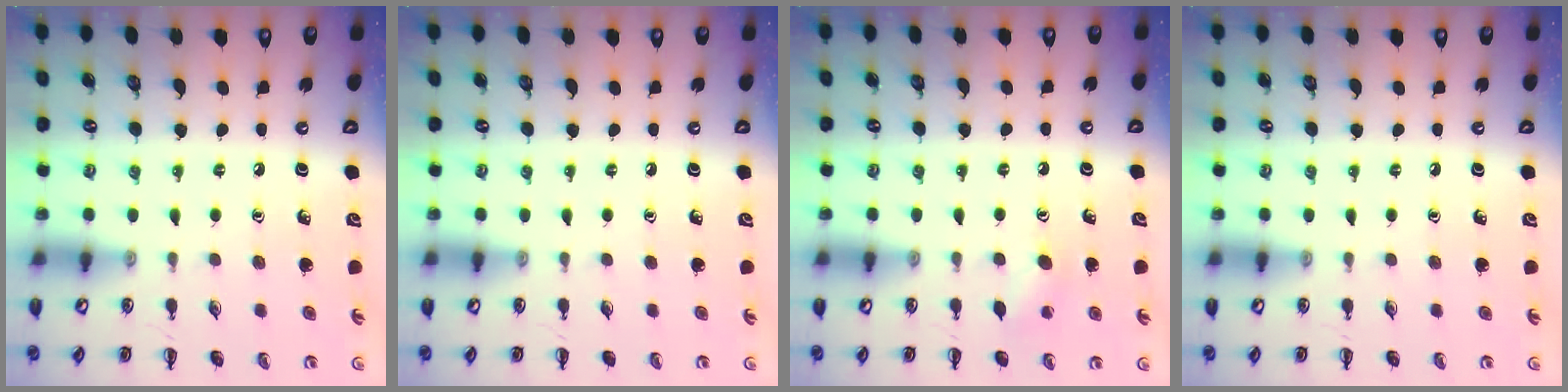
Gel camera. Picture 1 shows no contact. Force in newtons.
{"total": 0.0}
{"total": 4.7, "press": 4.6, "slide": 1.1}
{"total": 0.0}